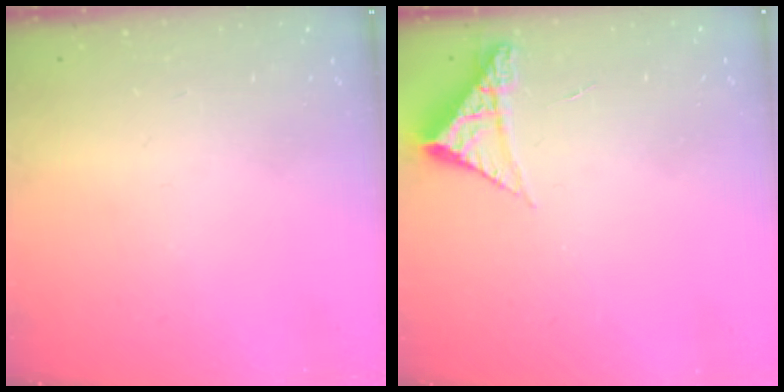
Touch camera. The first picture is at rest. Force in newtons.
{"total": 4.9, "press": 4.9, "slide": 0.4}